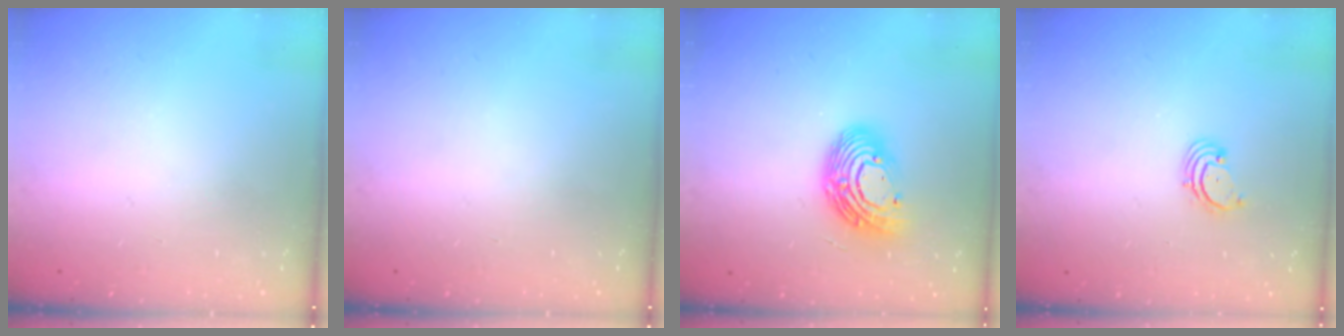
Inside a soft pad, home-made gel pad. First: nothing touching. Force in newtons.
{"total": 0.0}
{"total": 13.9, "press": 13.8, "slide": 1.1}
{"total": 1.7, "press": 1.6, "slide": 0.2}